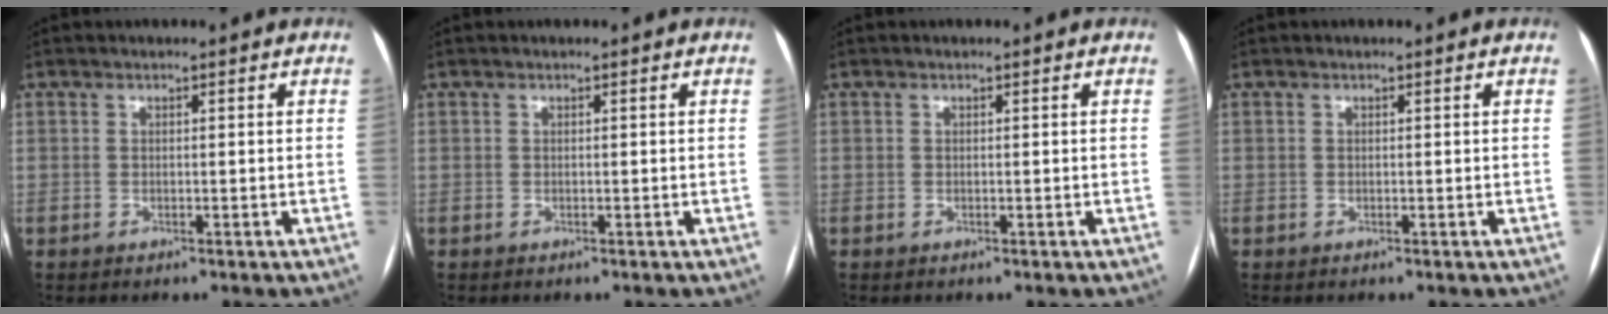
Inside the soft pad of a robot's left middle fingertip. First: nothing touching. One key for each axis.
{"total": 0.0}
{"total": 0.0}
{"total": 0.0}